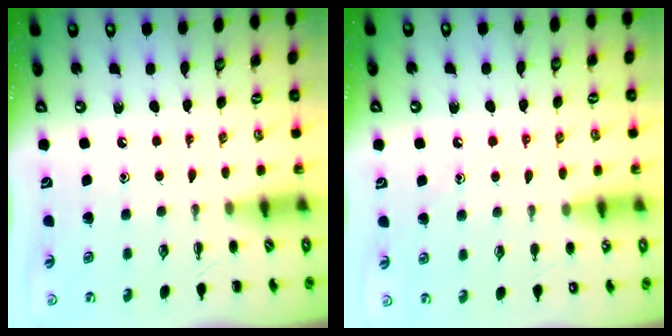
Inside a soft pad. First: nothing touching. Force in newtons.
{"total": 9.6, "press": 9.3, "slide": 2.5}